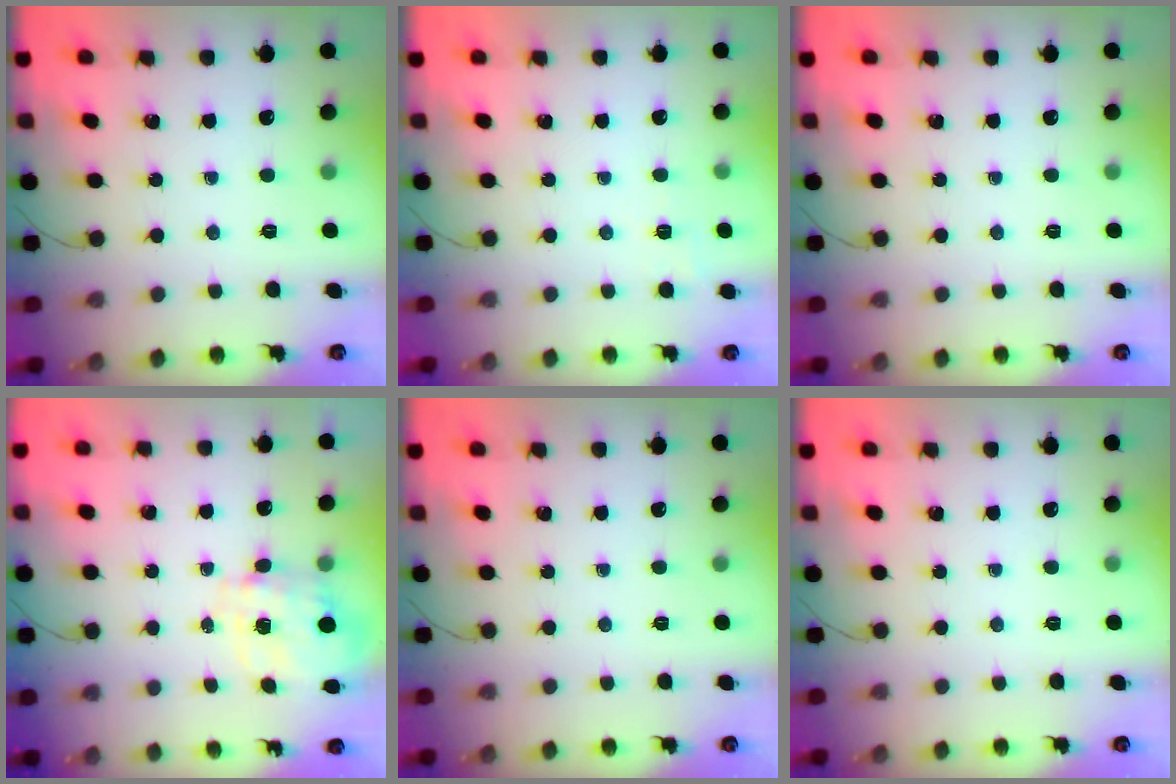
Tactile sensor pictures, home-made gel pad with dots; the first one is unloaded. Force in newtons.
{"total": 1.9, "press": 0.9, "slide": 1.7}
{"total": 0.0}
{"total": 3.5, "press": 3.3, "slide": 1.0}
{"total": 0.0}
{"total": 0.0}